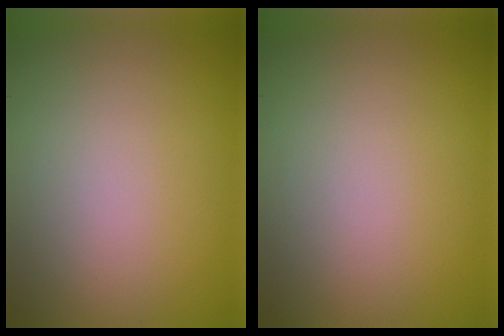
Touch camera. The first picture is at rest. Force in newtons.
{"total": 0.0}